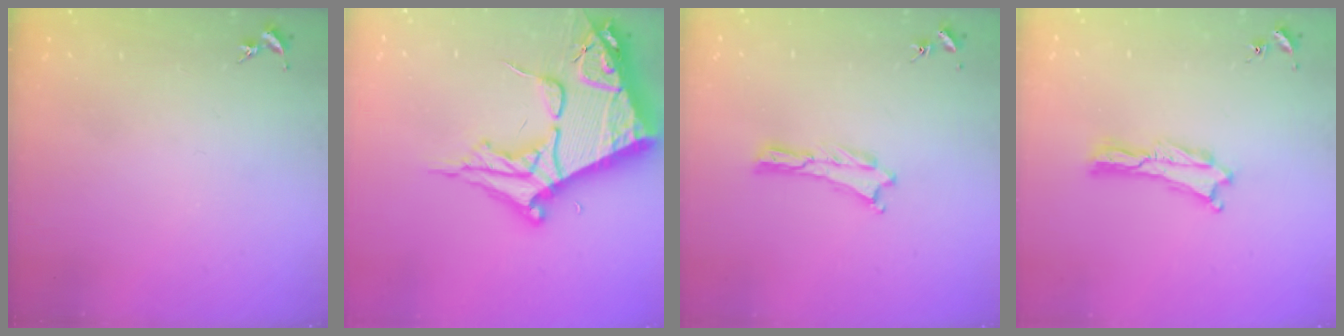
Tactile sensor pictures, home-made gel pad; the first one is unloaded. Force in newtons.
{"total": 14.3, "press": 14.2, "slide": 1.4}
{"total": 0.0}
{"total": 0.0}